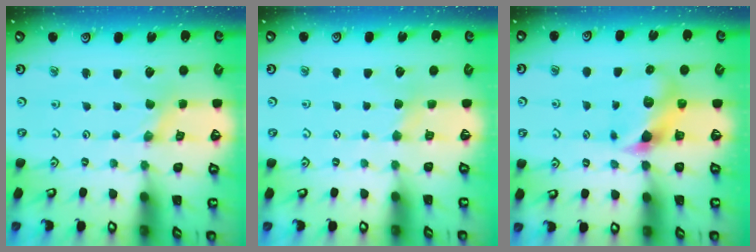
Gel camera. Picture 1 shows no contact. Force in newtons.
{"total": 2.4, "press": 2.3, "slide": 0.5}
{"total": 6.9, "press": 6.9, "slide": 0.9}